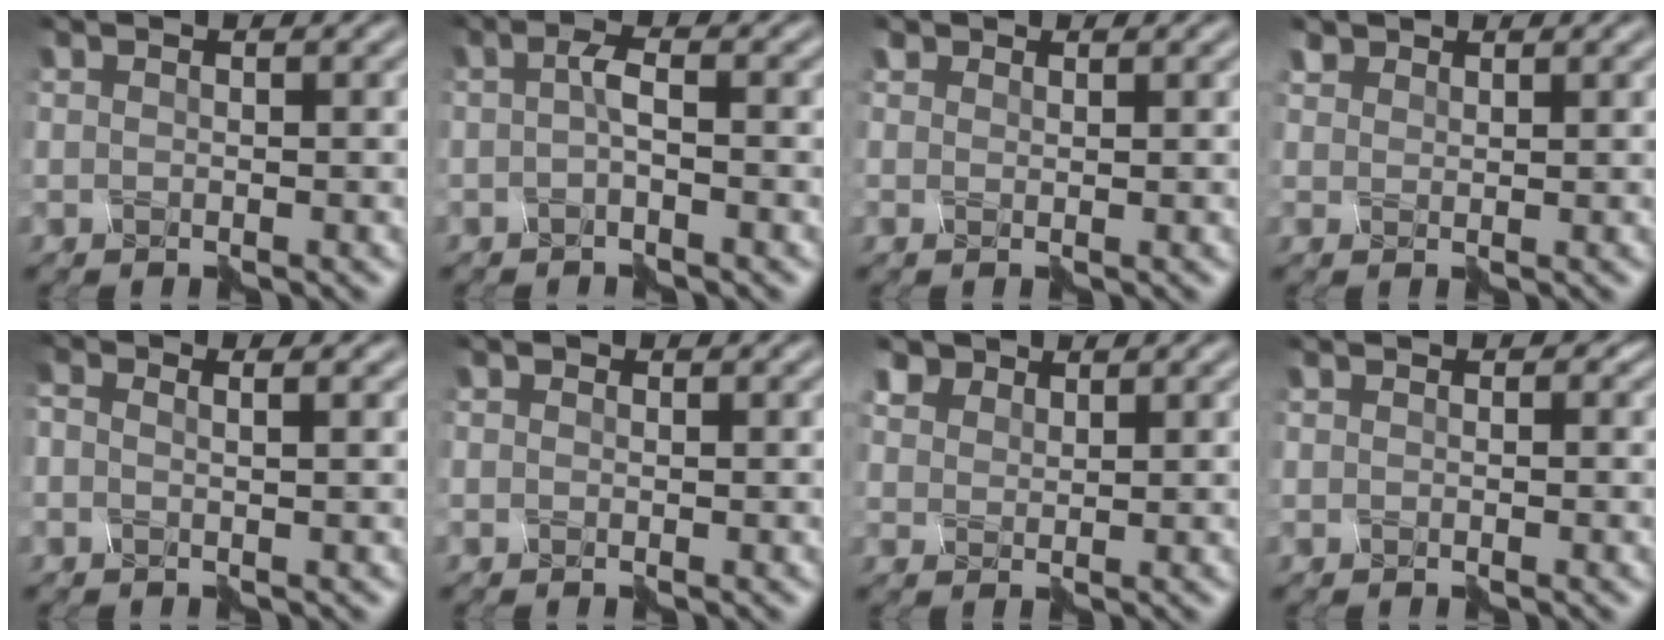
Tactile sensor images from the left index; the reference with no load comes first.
{"total": 1.4, "force": [-1.1, 0.0, 0.8], "torque": [-0.020, 0.003, -0.017]}
{"total": 0.9, "force": [0.8, 0.4, -0.2], "torque": [0.000, 0.002, 0.018]}
{"total": 1.3, "force": [1.1, 0.5, -0.4], "torque": [0.000, 0.004, 0.026]}
{"total": 2.6, "force": [0.6, 1.7, 1.9], "torque": [0.006, 0.027, -0.021]}
{"total": 0.8, "force": [-0.5, 0.3, -0.5], "torque": [0.009, 0.002, -0.007]}
{"total": 2.1, "force": [1.7, 1.2, -0.1], "torque": [-0.011, 0.005, 0.039]}
{"total": 0.9, "force": [-0.2, 0.8, 0.2], "torque": [0.003, 0.001, 0.002]}